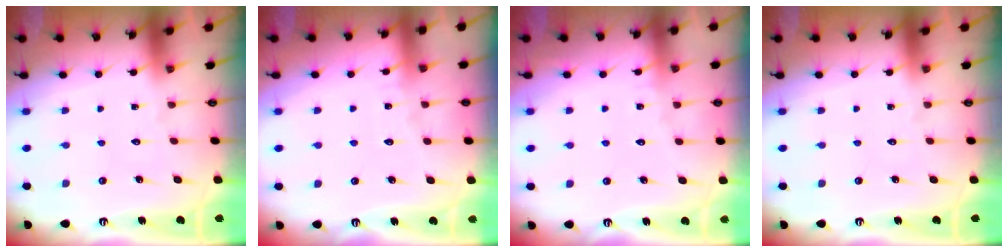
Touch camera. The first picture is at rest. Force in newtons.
{"total": 2.5, "press": 2.5, "slide": 0.2}
{"total": 2.5, "press": 2.5, "slide": 0.2}
{"total": 0.0}